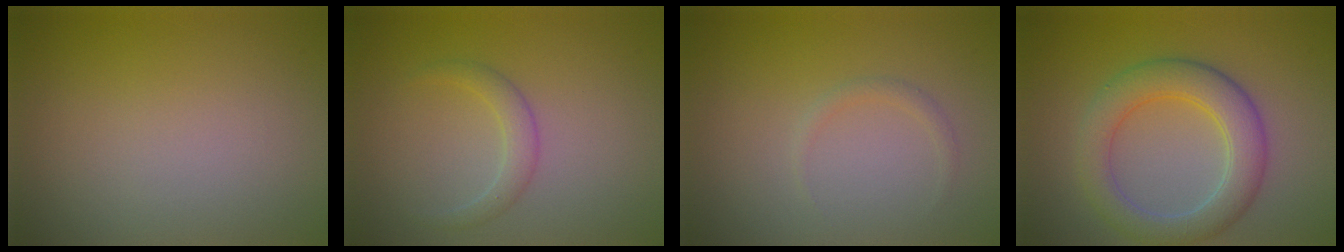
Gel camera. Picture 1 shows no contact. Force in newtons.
{"total": 1.7, "press": 1.7, "slide": 0.1}
{"total": 0.7, "press": 0.7, "slide": 0.1}
{"total": 5.3, "press": 5.3, "slide": 0.3}